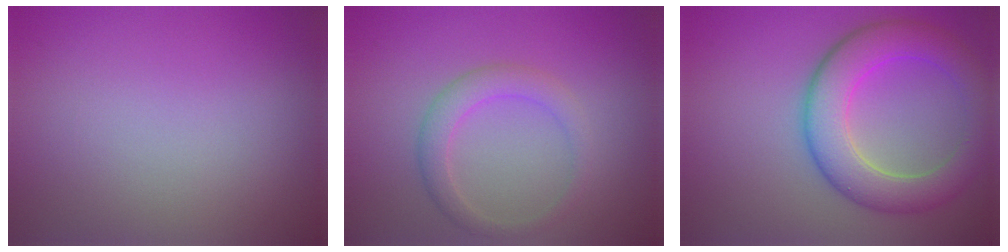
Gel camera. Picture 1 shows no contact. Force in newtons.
{"total": 2.5, "press": 2.5, "slide": 0.2}
{"total": 6.9, "press": 6.9, "slide": 0.2}